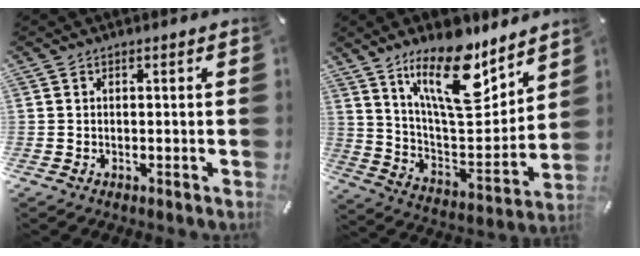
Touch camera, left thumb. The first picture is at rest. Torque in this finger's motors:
{"motor_torque": [0.82, 0.74, 1.38, -1.39, 0.24]}